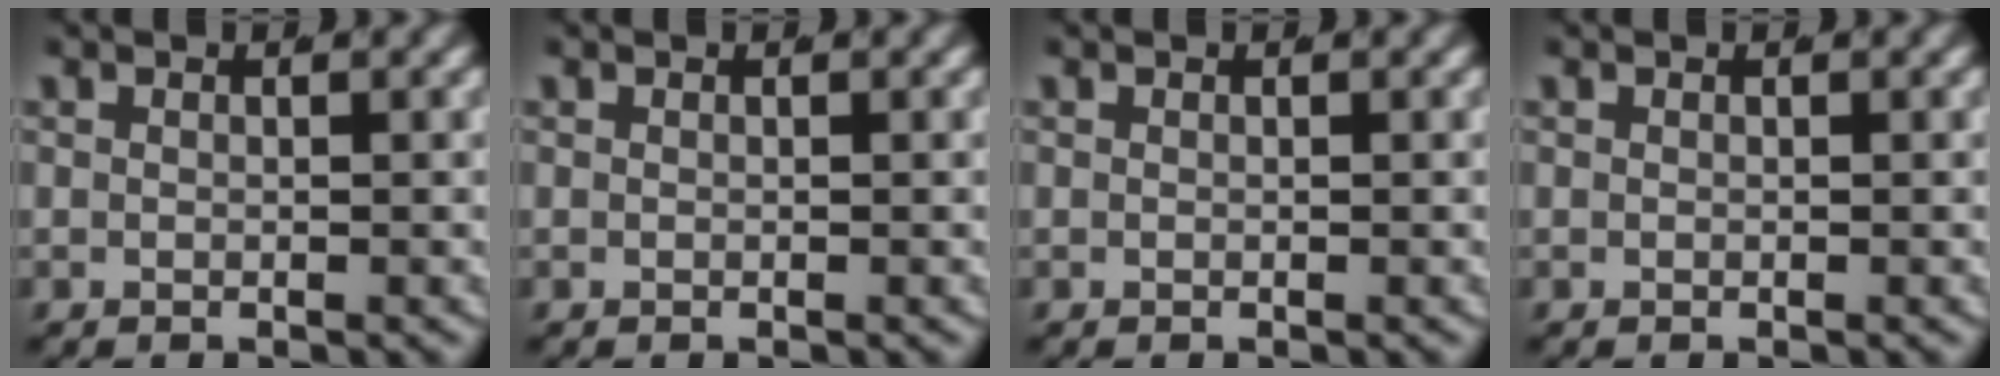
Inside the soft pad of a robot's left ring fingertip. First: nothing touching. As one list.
[{"total": 0.0}, {"total": 0.0}, {"total": 0.0}]